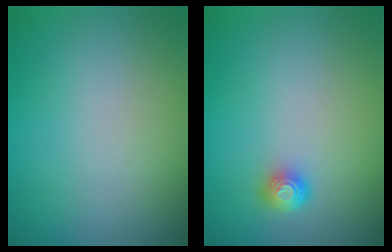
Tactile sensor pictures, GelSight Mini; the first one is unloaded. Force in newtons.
{"total": 1.6, "press": 1.2, "slide": 1.0}